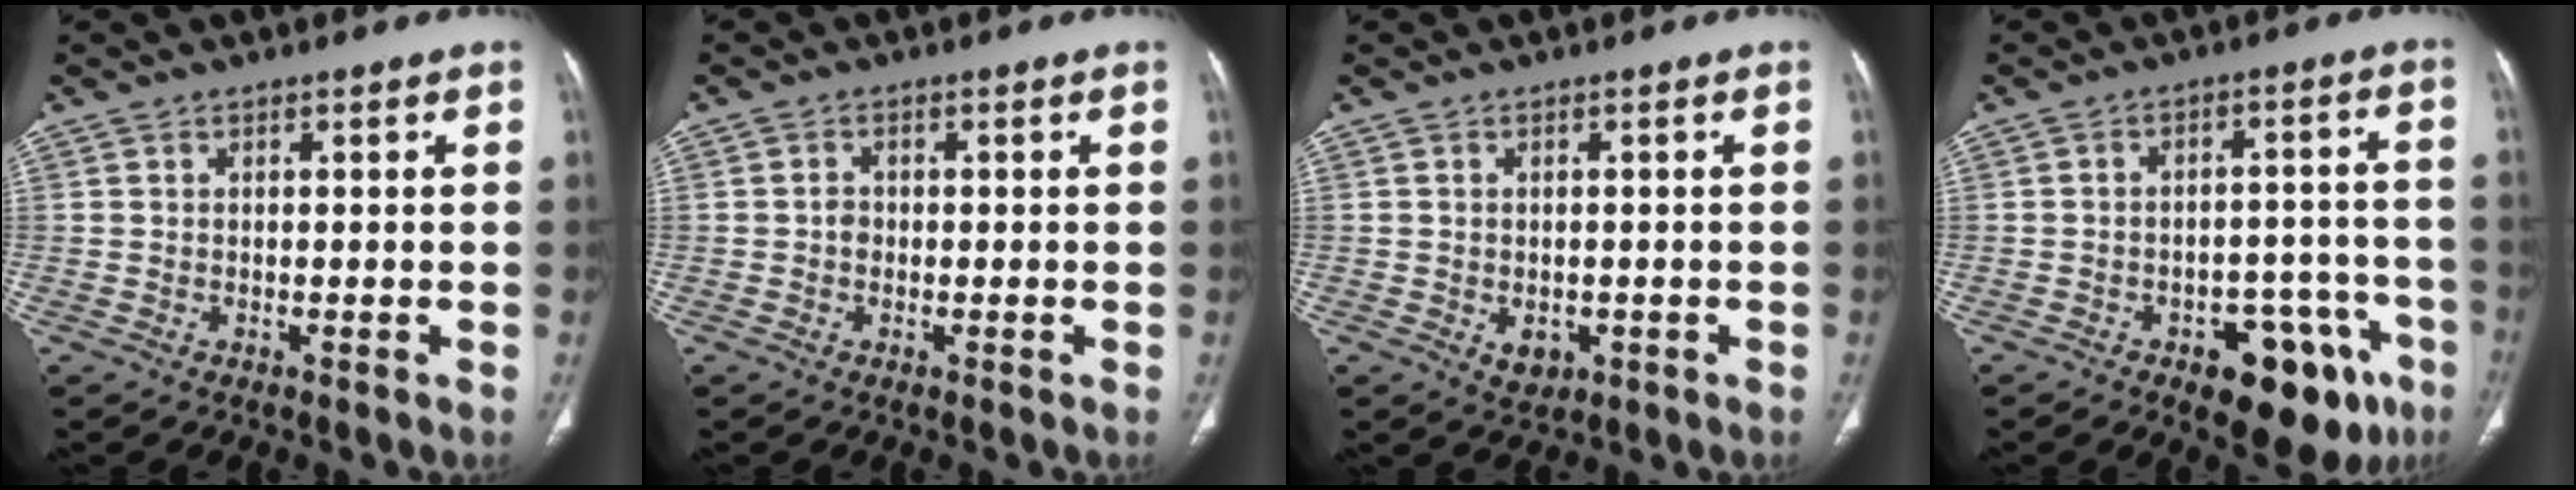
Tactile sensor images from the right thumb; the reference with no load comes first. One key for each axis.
{"total": 1.5, "fx": -0.3, "fy": 1.2, "fz": 0.7, "tx": -0.005, "ty": 0.006, "tz": -0.008}
{"total": 3.2, "fx": -0.9, "fy": 2.3, "fz": 1.9, "tx": -0.019, "ty": 0.000, "tz": -0.002}
{"total": 15.4, "fx": -8.1, "fy": 7.7, "fz": 10.5, "tx": -0.085, "ty": 0.052, "tz": -0.100}